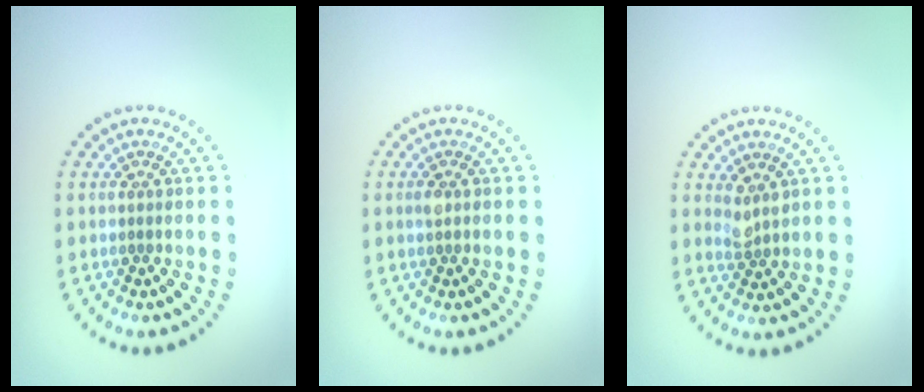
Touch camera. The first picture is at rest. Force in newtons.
{"total": 0.5, "press": 0.4, "slide": 0.3}
{"total": 1.5, "press": 1.2, "slide": 0.9}